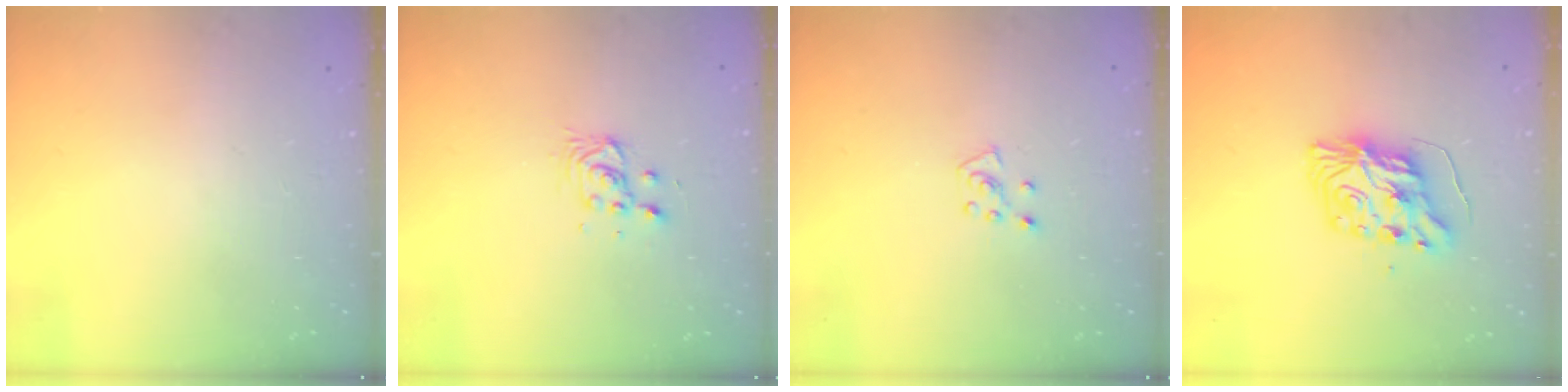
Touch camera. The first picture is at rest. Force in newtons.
{"total": 3.4, "press": 3.4, "slide": 0.4}
{"total": 5.0, "press": 5.0, "slide": 0.4}
{"total": 9.1, "press": 9.0, "slide": 0.6}